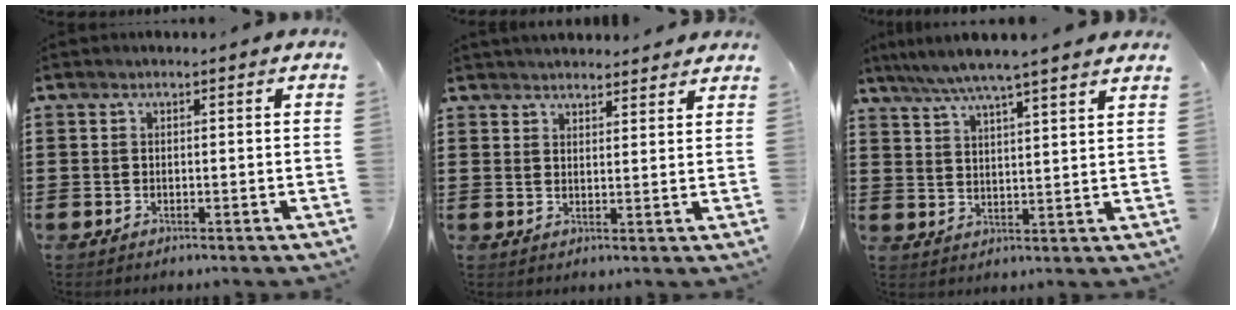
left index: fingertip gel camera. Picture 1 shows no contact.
{"total": 2.6, "force": [2.6, 0.2, -0.2], "torque": [-0.004, -0.005, 0.049]}
{"total": 5.5, "force": [4.8, -0.7, 2.5], "torque": [-0.065, -0.023, 0.083]}